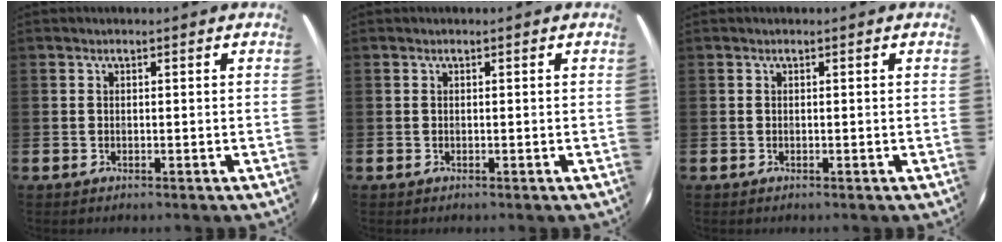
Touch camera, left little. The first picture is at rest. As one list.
[{"total": 0.0}, {"total": 0.0}]